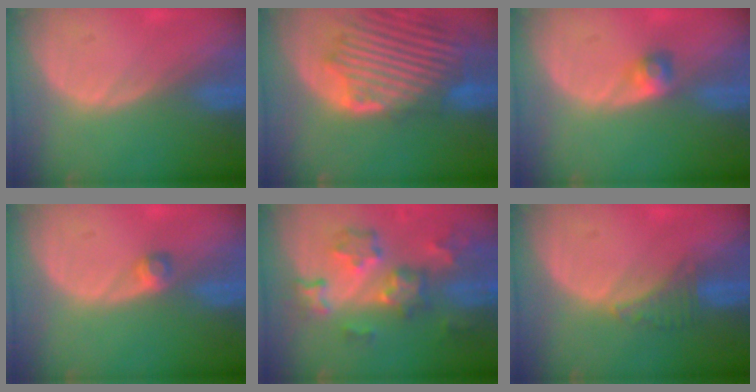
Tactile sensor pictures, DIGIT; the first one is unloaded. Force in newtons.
{"total": 13.4, "press": 11.6, "slide": 6.6}
{"total": 2.4, "press": 2.3, "slide": 0.7}
{"total": 2.0, "press": 1.7, "slide": 1.1}
{"total": 9.2, "press": 8.1, "slide": 4.4}
{"total": 2.7, "press": 2.6, "slide": 0.7}